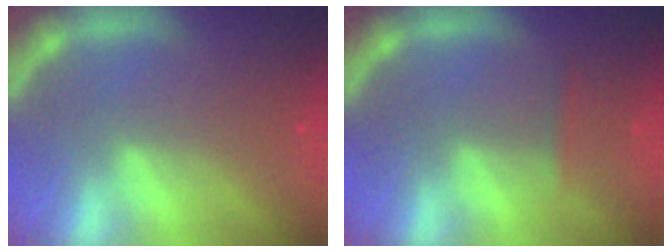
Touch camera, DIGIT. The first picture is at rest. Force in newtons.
{"total": 0.9}